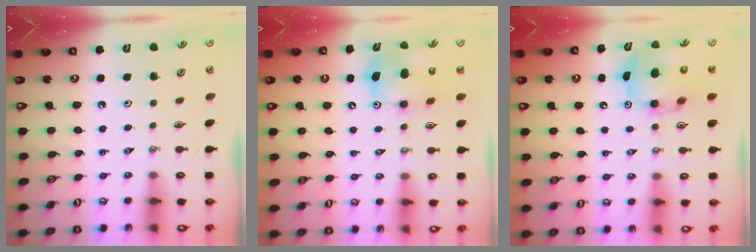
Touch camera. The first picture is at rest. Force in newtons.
{"total": 9.7, "press": 9.7, "slide": 0.4}
{"total": 9.6, "press": 9.4, "slide": 1.9}